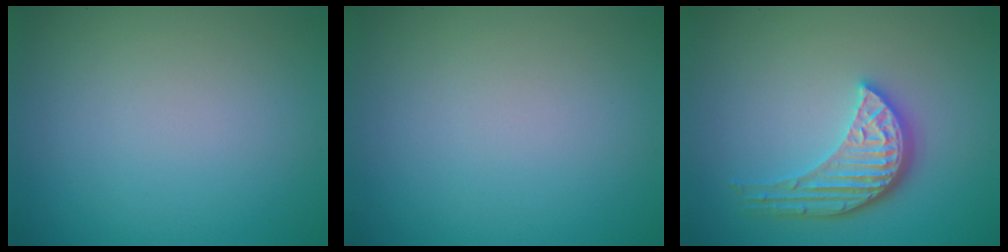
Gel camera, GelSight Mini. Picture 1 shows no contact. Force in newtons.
{"total": 0.0}
{"total": 4.5, "press": 3.7, "slide": 2.6}